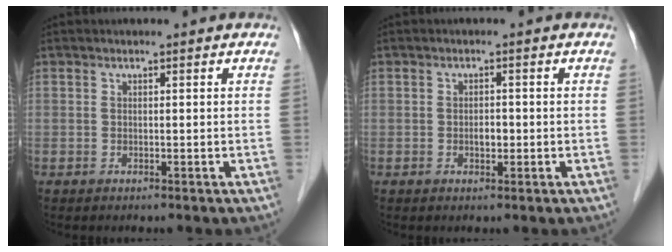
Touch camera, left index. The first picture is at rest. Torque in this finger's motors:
{"motor_torque": [0.04, 0.03, 0.04, 0.01]}